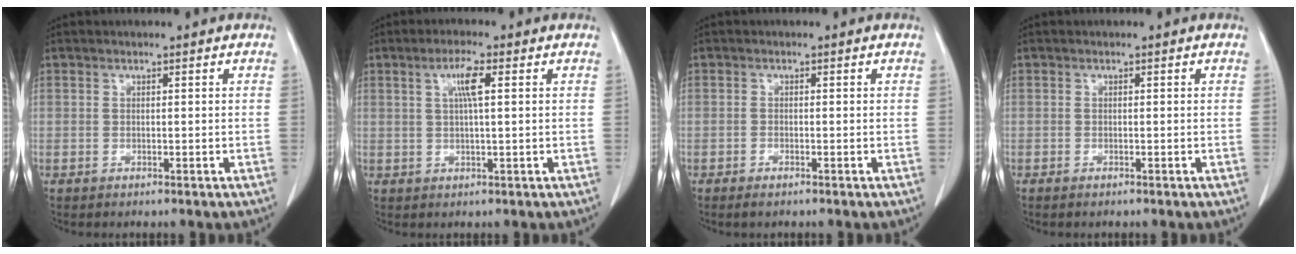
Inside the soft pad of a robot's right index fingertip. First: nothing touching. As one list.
[{"total": 3.9, "force": [1.2, 0.2, 3.7], "torque": [-0.070, 0.004, 0.022]}, {"total": 1.4, "force": [-1.0, 0.3, 0.9], "torque": [-0.016, -0.002, -0.014]}, {"total": 0.6, "force": [-0.5, 0.1, 0.4], "torque": [-0.011, -0.001, -0.008]}]